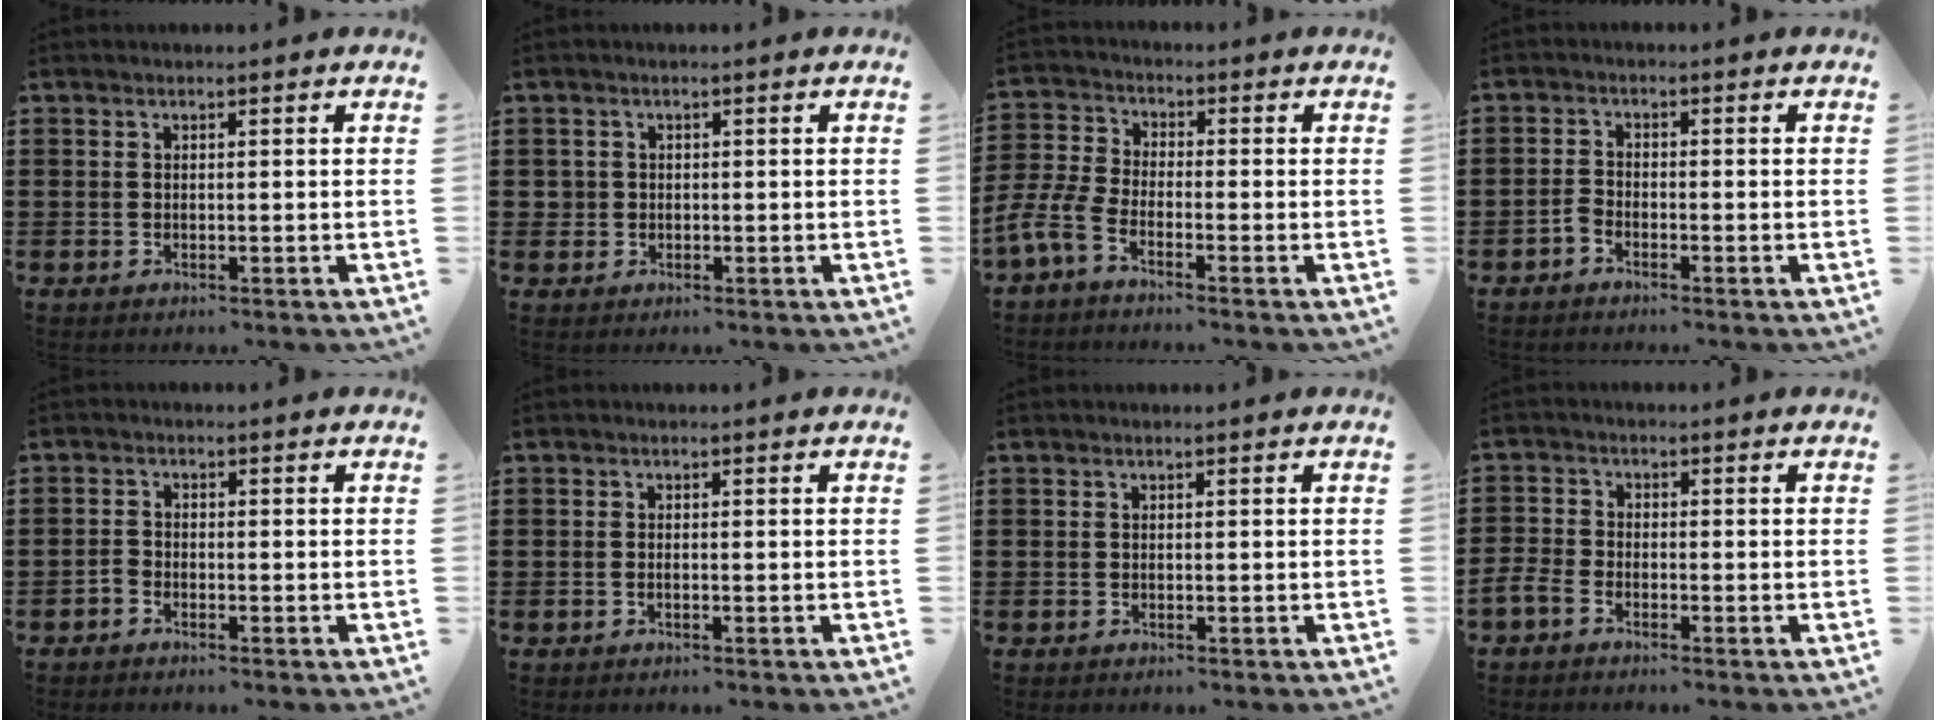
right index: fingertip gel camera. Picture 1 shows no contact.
{"total": 1.3, "force": [0.0, 1.3, 0.2], "torque": [-0.007, 0.008, -0.003]}
{"total": 4.6, "force": [-3.5, 1.3, 2.8], "torque": [-0.099, -0.018, -0.078]}
{"total": 1.6, "force": [-1.5, 0.3, 0.5], "torque": [-0.013, 0.003, -0.030]}
{"total": 1.3, "force": [-1.2, 0.5, 0.3], "torque": [-0.009, 0.003, -0.024]}
{"total": 0.5, "force": [-0.3, 0.1, 0.4], "torque": [-0.009, -0.004, -0.004]}
{"total": 0.0}
{"total": 2.1, "force": [-1.8, 0.7, 0.8], "torque": [-0.023, 0.003, -0.038]}